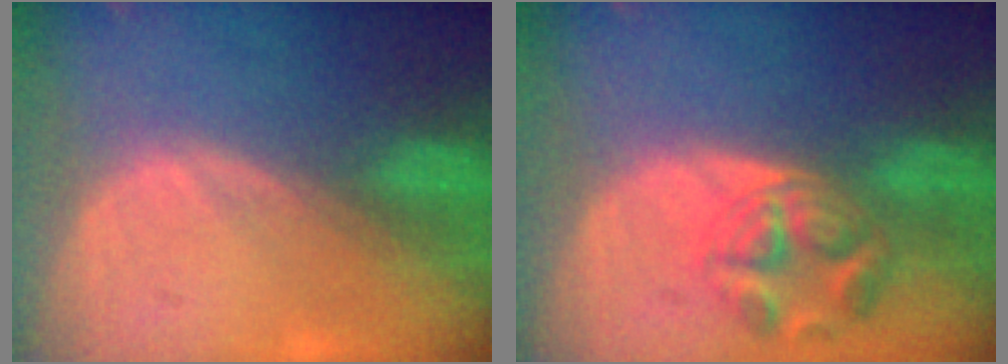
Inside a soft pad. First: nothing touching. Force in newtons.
{"total": 5.6, "press": 5.6, "slide": 0.2}